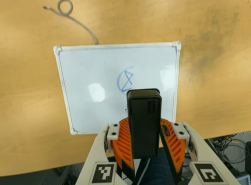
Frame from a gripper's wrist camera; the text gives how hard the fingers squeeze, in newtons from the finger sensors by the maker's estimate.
{"total": 6.7, "left": 7.4, "right": 6.1}